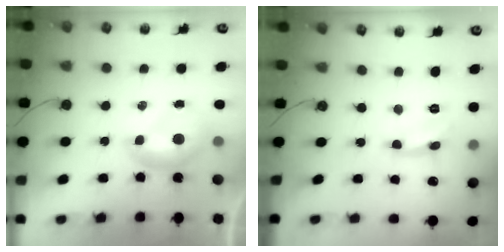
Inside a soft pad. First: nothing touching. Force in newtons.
{"total": 1.1, "press": 1.0, "slide": 0.4}